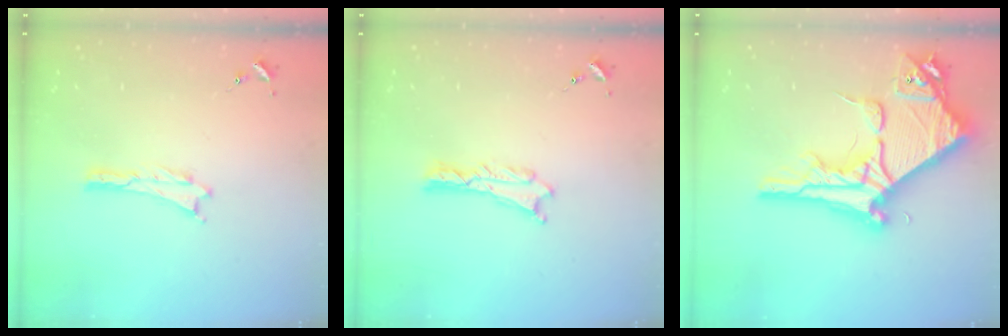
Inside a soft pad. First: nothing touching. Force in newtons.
{"total": 0.7, "press": 0.6, "slide": 0.2}
{"total": 13.6, "press": 13.6, "slide": 1.4}